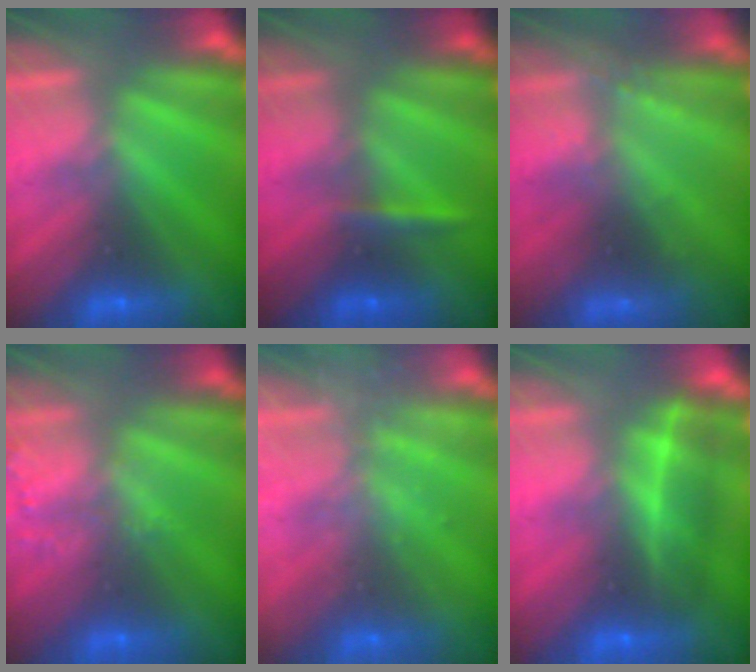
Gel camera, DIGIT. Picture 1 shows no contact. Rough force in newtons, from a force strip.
{"total": 2.4}
{"total": 2.2}
{"total": 1.5}
{"total": 1.5}
{"total": 2.0}